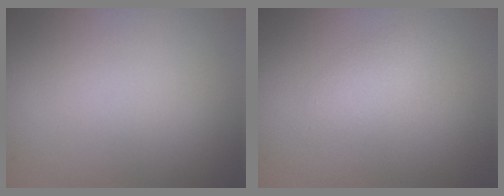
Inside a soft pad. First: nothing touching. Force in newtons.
{"total": 1.2, "press": 1.2, "slide": 0.0}